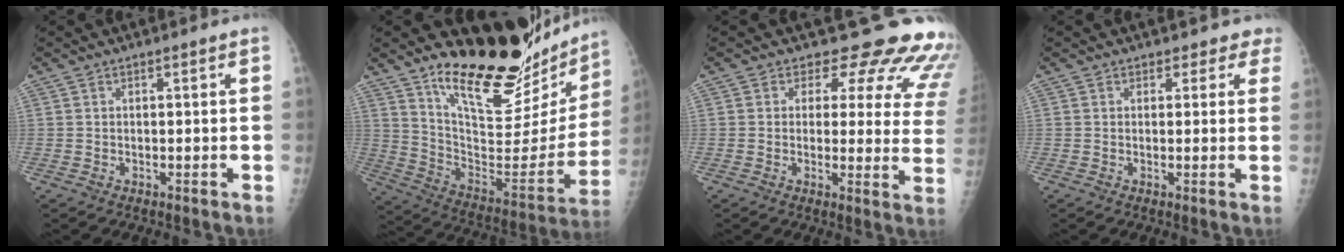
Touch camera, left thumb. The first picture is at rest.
{"total": 27.6, "force": [22.2, 8.7, 13.8], "torque": [-0.174, -0.145, 0.333]}
{"total": 16.5, "force": [14.5, 6.5, 4.5], "torque": [0.003, -0.108, 0.132]}
{"total": 3.1, "force": [2.5, 1.9, -0.4], "torque": [0.036, -0.014, 0.007]}